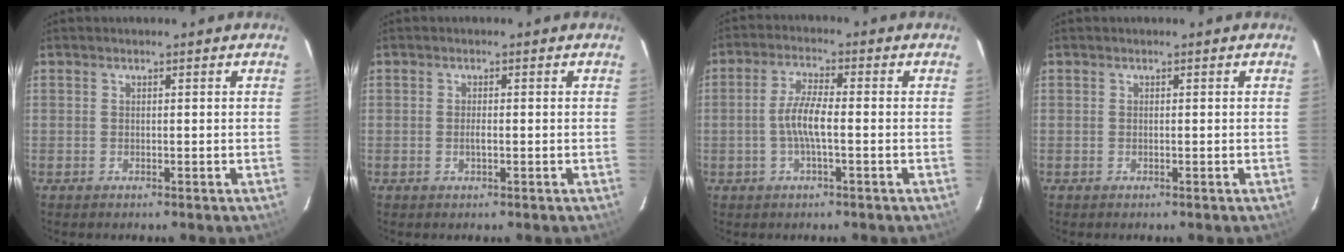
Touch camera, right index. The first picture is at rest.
{"total": 1.2, "force": [-0.2, 0.3, 1.1], "torque": [-0.022, 0.001, -0.005]}
{"total": 5.4, "force": [-1.2, 0.9, 5.2], "torque": [-0.108, 0.005, -0.024]}
{"total": 0.0}